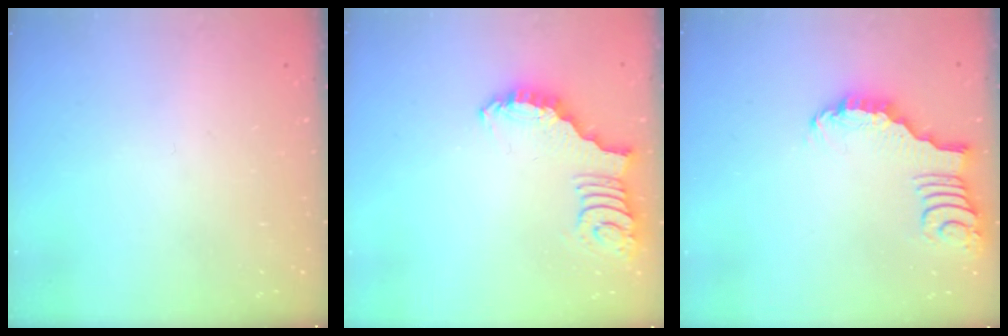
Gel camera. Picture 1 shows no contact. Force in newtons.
{"total": 2.7, "press": 2.7, "slide": 0.5}
{"total": 2.6, "press": 2.6, "slide": 0.3}